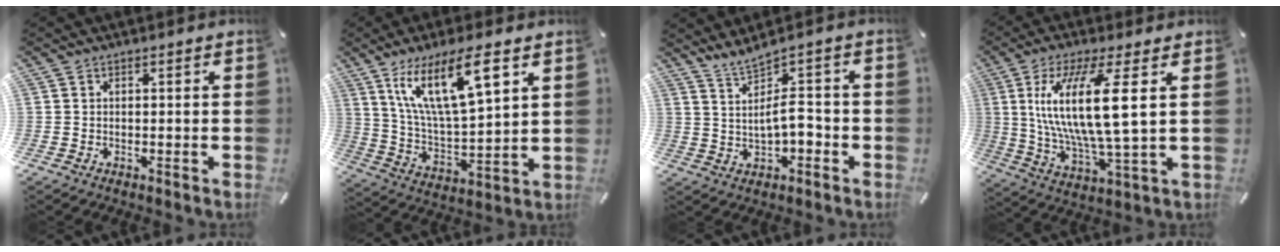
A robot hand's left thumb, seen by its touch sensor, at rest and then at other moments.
{"total": 17.2, "force": [10.2, 5.5, 12.7], "torque": [-0.266, -0.024, 0.170]}
{"total": 6.0, "force": [0.9, 2.7, 5.2], "torque": [-0.099, 0.001, 0.016]}
{"total": 17.1, "force": [4.3, 3.9, 16.1], "torque": [-0.337, -0.013, 0.056]}